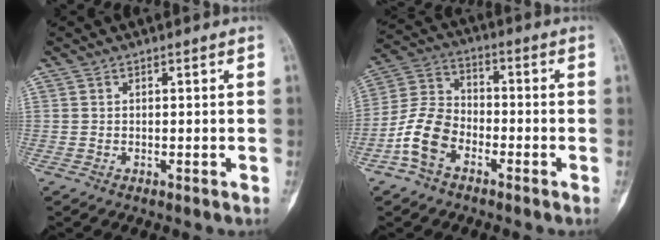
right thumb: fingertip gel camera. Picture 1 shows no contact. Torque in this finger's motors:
{"motor_torque": [-0.17, 0.01, -0.04, 0.00, 0.07]}